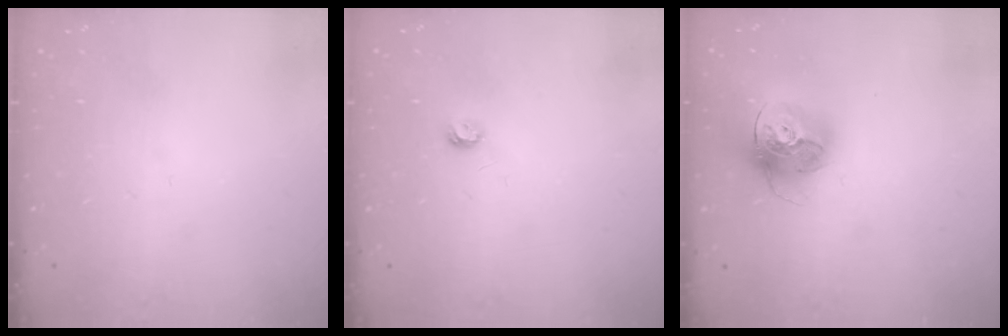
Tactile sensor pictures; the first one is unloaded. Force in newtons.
{"total": 3.4, "press": 3.4, "slide": 0.5}
{"total": 17.1, "press": 17.0, "slide": 1.5}